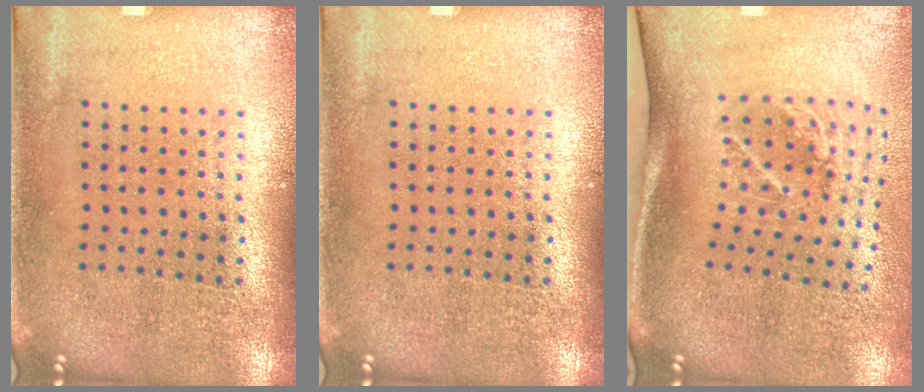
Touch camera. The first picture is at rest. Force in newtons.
{"total": 0.0}
{"total": 2.1, "press": 1.3, "slide": 1.6}